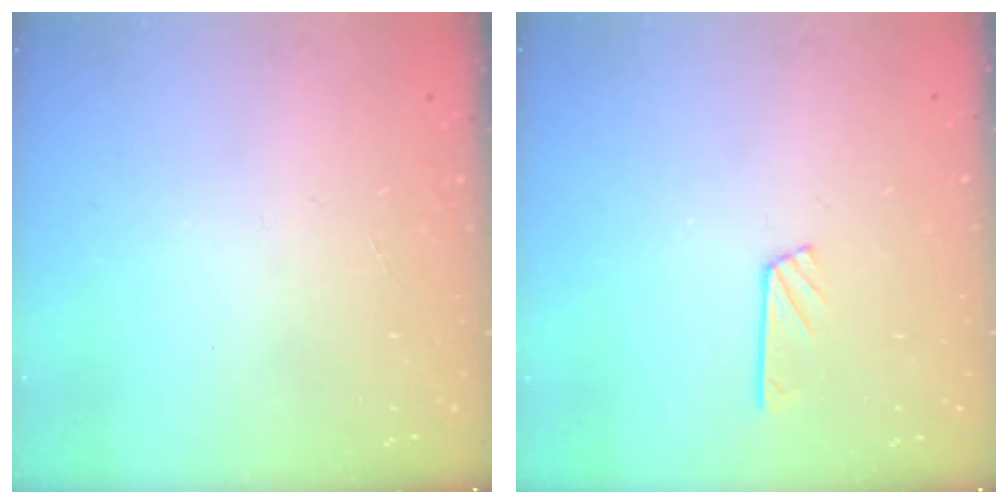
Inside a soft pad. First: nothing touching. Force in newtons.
{"total": 3.9, "press": 3.9, "slide": 0.4}